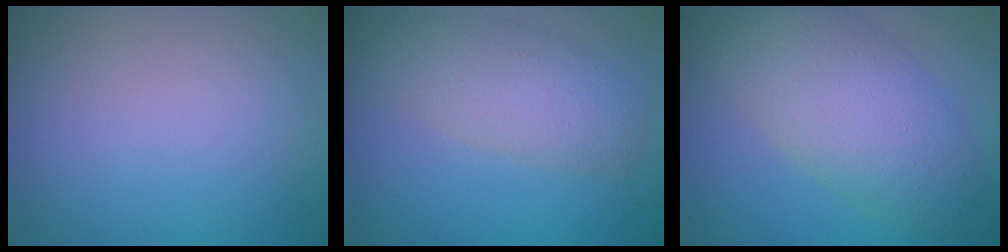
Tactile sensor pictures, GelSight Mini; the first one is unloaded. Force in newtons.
{"total": 3.6, "press": 3.6, "slide": 0.4}
{"total": 7.2, "press": 7.2, "slide": 0.3}